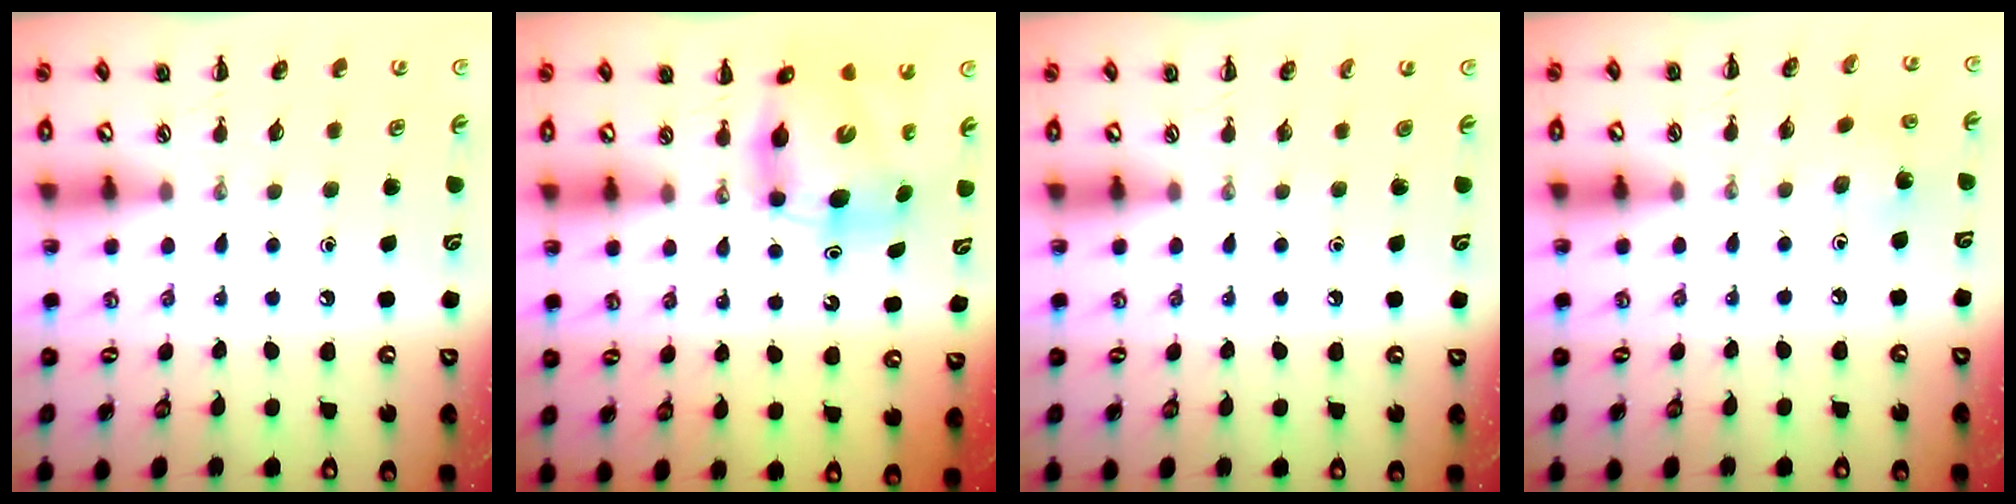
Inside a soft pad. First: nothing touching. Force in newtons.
{"total": 7.1, "press": 6.8, "slide": 2.0}
{"total": 0.0}
{"total": 3.1, "press": 2.9, "slide": 1.0}